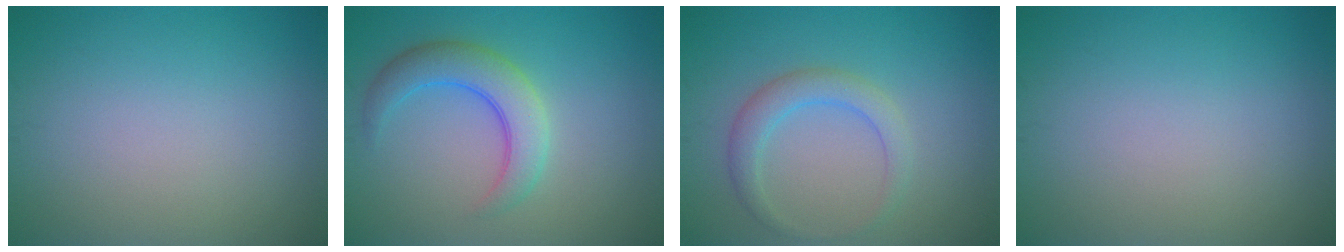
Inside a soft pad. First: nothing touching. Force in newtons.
{"total": 4.5, "press": 4.5, "slide": 0.3}
{"total": 2.8, "press": 2.8, "slide": 0.0}
{"total": 0.0}